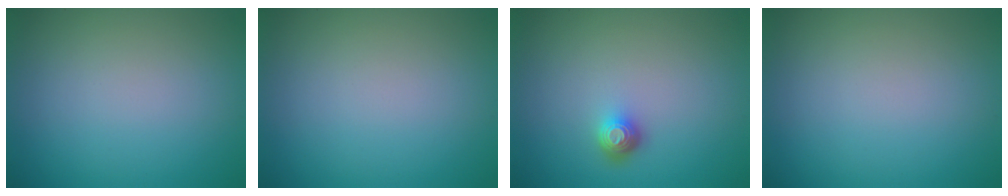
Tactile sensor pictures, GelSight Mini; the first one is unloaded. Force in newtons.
{"total": 0.0}
{"total": 1.7, "press": 1.3, "slide": 1.1}
{"total": 0.0}